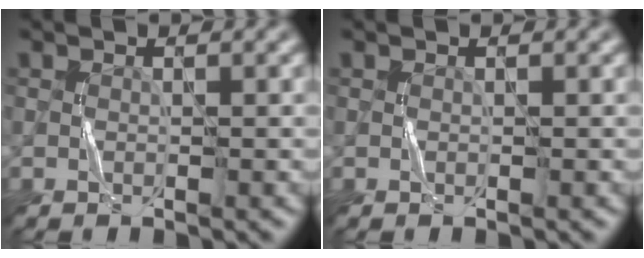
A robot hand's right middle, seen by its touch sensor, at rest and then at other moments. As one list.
[{"total": 0.0}]